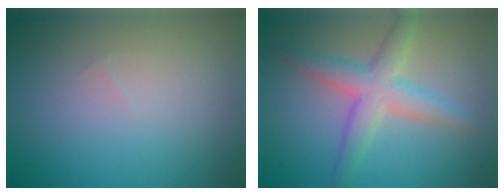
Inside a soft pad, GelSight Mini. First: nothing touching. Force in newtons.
{"total": 4.4, "press": 4.4, "slide": 0.2}